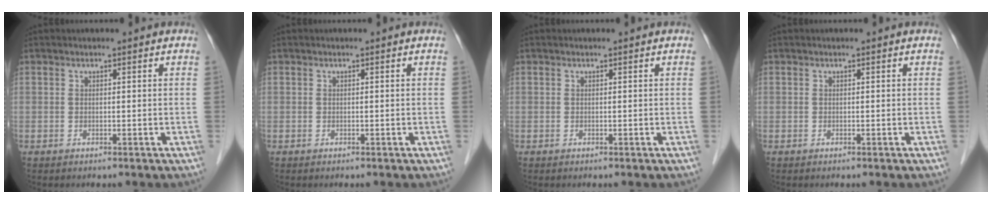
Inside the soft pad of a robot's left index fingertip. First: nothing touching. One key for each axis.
{"total": 0.0}
{"total": 0.0}
{"total": 0.0}